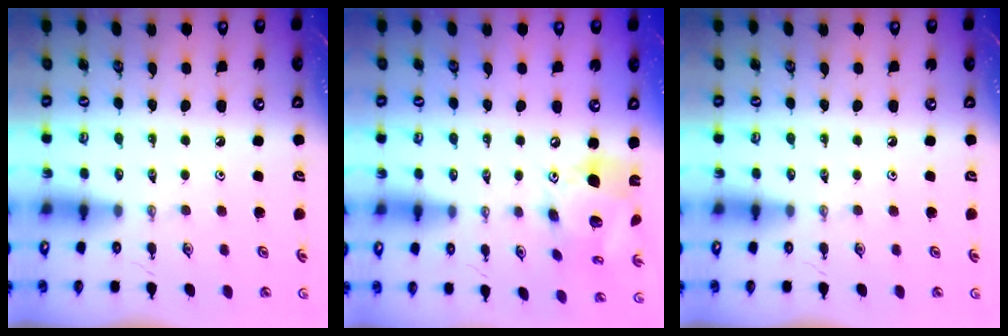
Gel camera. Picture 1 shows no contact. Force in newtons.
{"total": 16.8, "press": 16.7, "slide": 1.8}
{"total": 0.0}